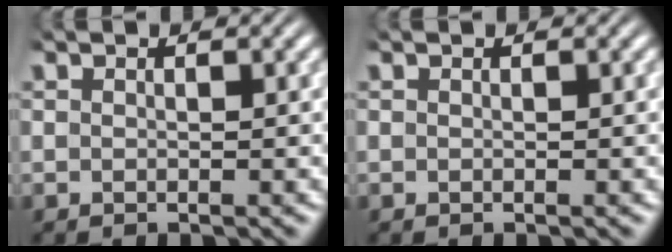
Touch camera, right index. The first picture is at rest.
{"total": 0.0}